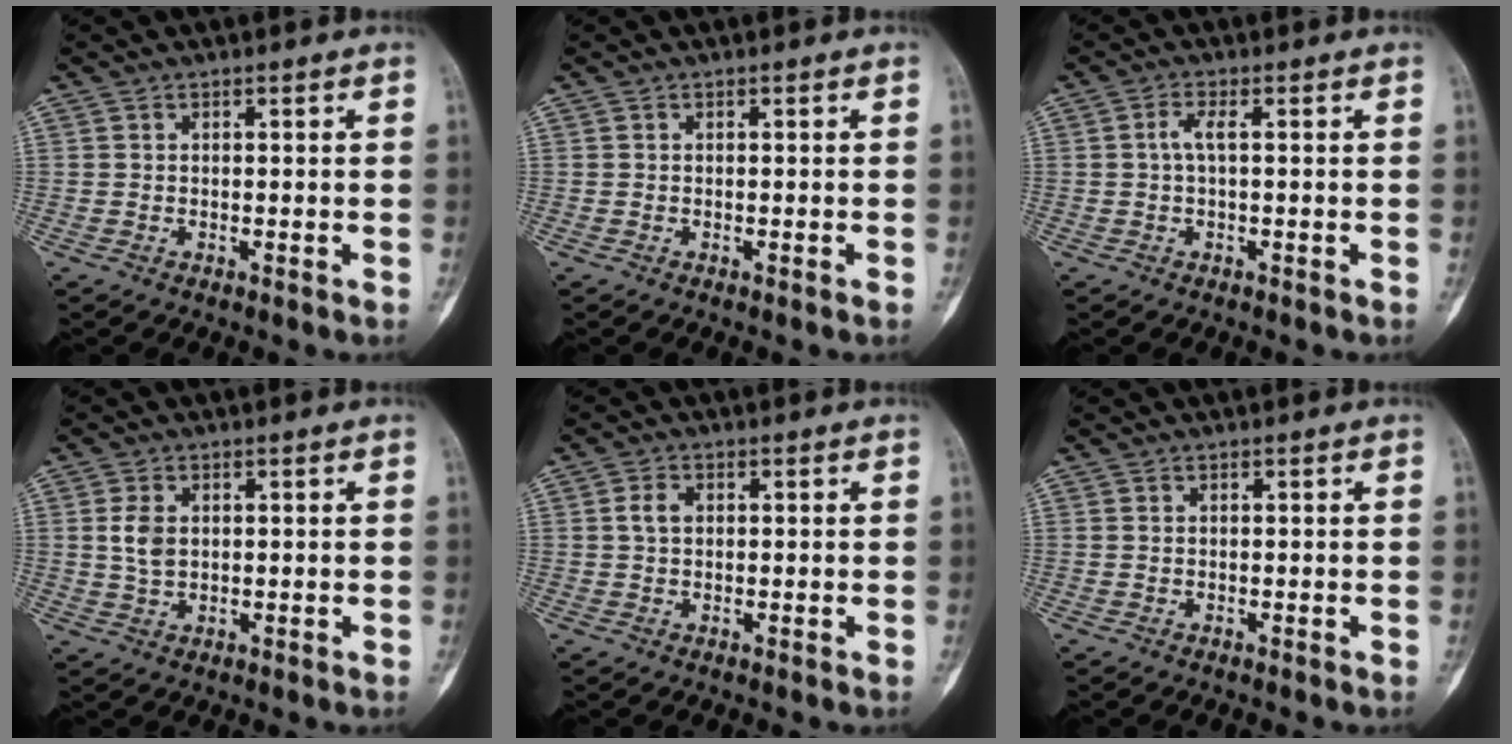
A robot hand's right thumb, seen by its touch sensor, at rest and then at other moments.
{"total": 0.0}
{"total": 2.2, "force": [0.1, 0.6, 2.2], "torque": [-0.052, 0.008, 0.002]}
{"total": 4.0, "force": [0.7, 2.6, 2.9], "torque": [-0.054, -0.002, 0.016]}
{"total": 2.6, "force": [0.5, 1.8, 1.8], "torque": [-0.035, 0.005, 0.007]}
{"total": 0.0}